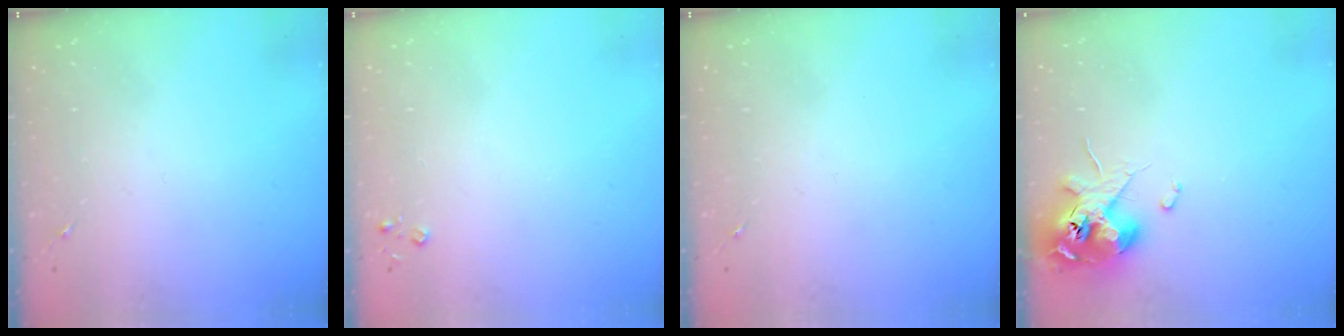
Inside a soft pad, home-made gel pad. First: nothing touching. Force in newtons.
{"total": 2.6, "press": 2.6, "slide": 0.3}
{"total": 0.0}
{"total": 11.6, "press": 11.4, "slide": 2.1}